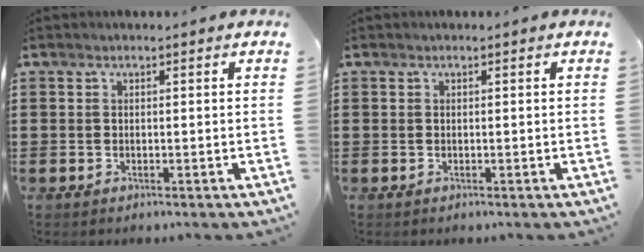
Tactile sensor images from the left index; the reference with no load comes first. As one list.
[{"total": 0.0}]